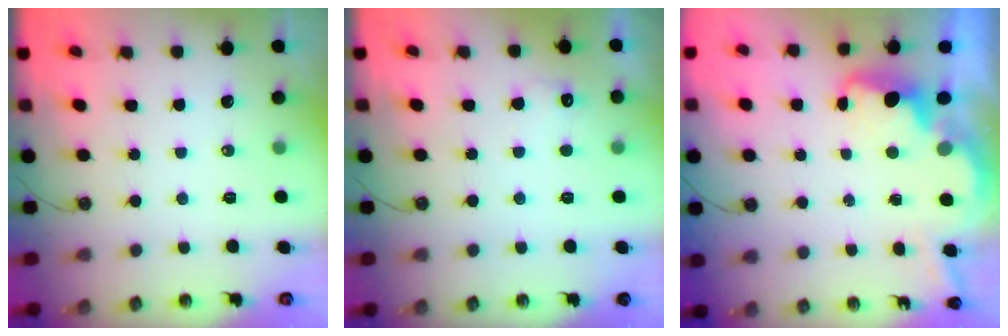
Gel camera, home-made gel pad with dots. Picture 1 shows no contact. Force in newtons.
{"total": 3.8, "press": 3.6, "slide": 1.1}
{"total": 3.9, "press": 3.8, "slide": 0.7}